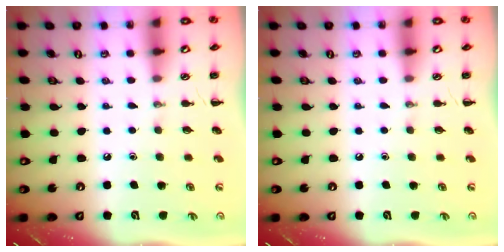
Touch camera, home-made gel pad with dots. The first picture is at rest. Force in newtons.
{"total": 0.0}